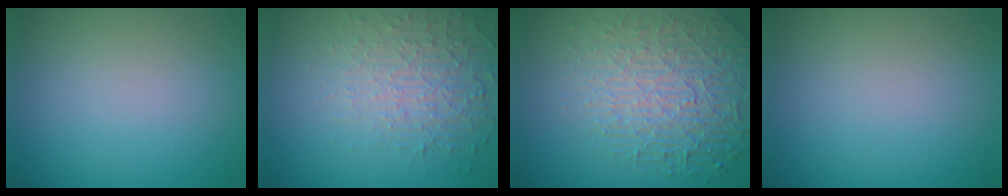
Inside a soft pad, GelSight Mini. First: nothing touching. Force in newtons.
{"total": 5.3, "press": 3.4, "slide": 4.1}
{"total": 8.2, "press": 5.7, "slide": 5.9}
{"total": 0.0}